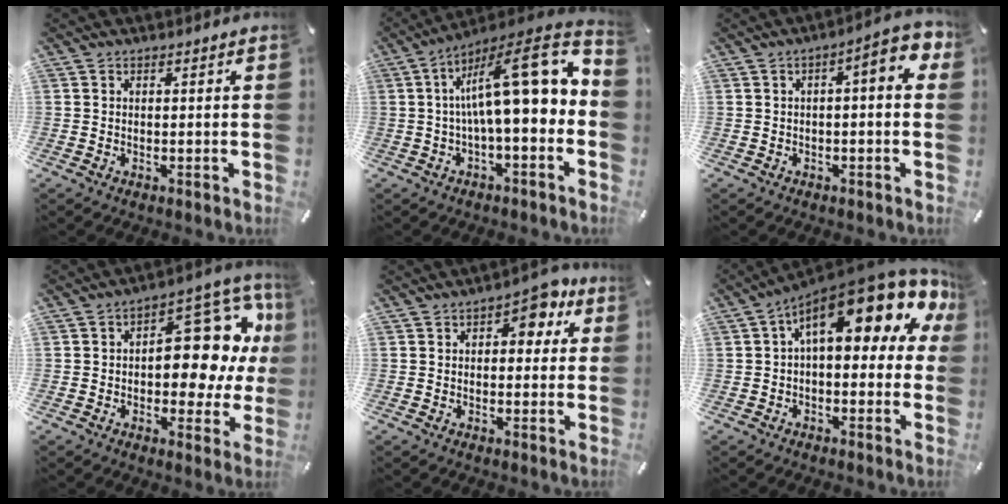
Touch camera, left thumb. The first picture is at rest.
{"total": 19.2, "force": [3.7, 5.7, 17.9], "torque": [-0.281, -0.028, 0.058]}
{"total": 6.7, "force": [1.0, 1.9, 6.3], "torque": [-0.090, -0.012, 0.012]}
{"total": 17.5, "force": [3.8, 10.3, 13.6], "torque": [-0.156, -0.041, 0.062]}
{"total": 6.7, "force": [2.8, 4.0, 4.5], "torque": [-0.042, -0.010, 0.037]}
{"total": 17.6, "force": [8.0, 6.5, 14.3], "torque": [-0.221, -0.057, 0.132]}